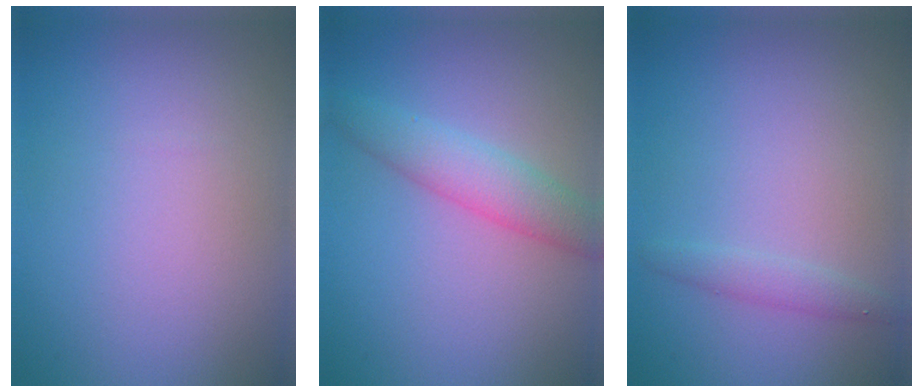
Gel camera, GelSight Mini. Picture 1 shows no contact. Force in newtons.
{"total": 3.7, "press": 3.7, "slide": 0.1}
{"total": 1.3, "press": 1.3, "slide": 0.1}